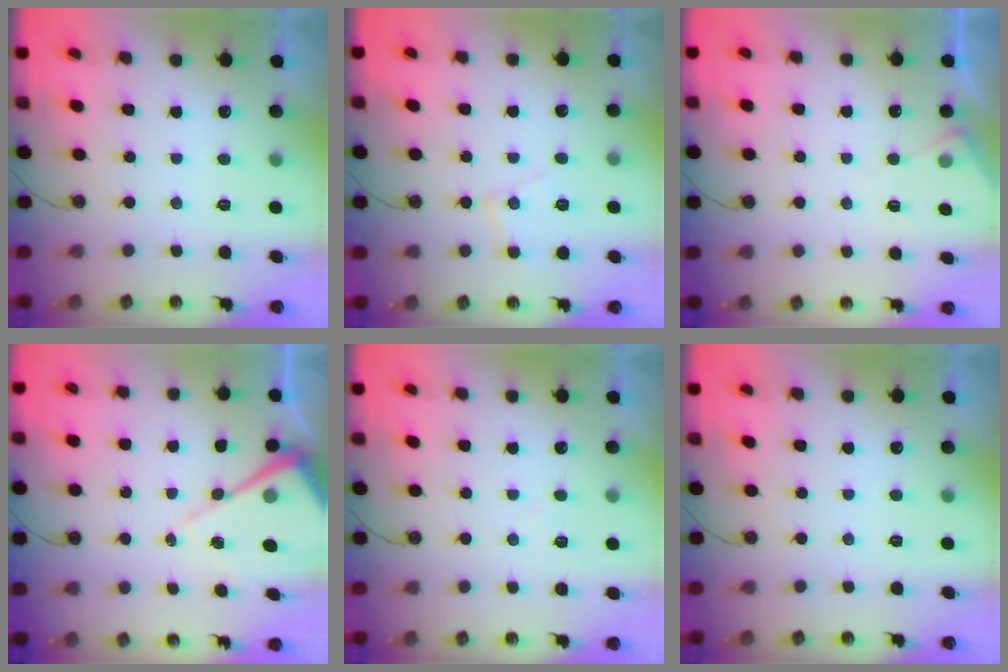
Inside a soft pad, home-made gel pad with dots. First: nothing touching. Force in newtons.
{"total": 8.0, "press": 8.0, "slide": 0.7}
{"total": 5.0, "press": 4.9, "slide": 0.7}
{"total": 9.4, "press": 9.4, "slide": 0.8}
{"total": 4.3, "press": 4.2, "slide": 0.7}
{"total": 0.0}